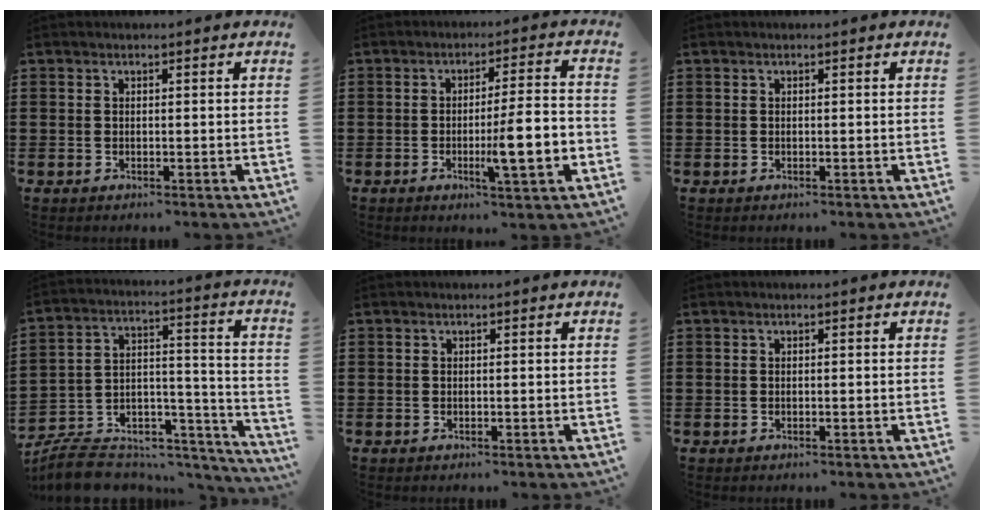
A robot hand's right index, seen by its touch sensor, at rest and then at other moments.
{"total": 8.7, "force": [-2.4, 0.9, 8.3], "torque": [-0.126, -0.008, -0.040]}
{"total": 0.0}
{"total": 7.1, "force": [-6.3, 2.9, 1.7], "torque": [-0.035, 0.004, -0.120]}
{"total": 0.0}
{"total": 0.0}